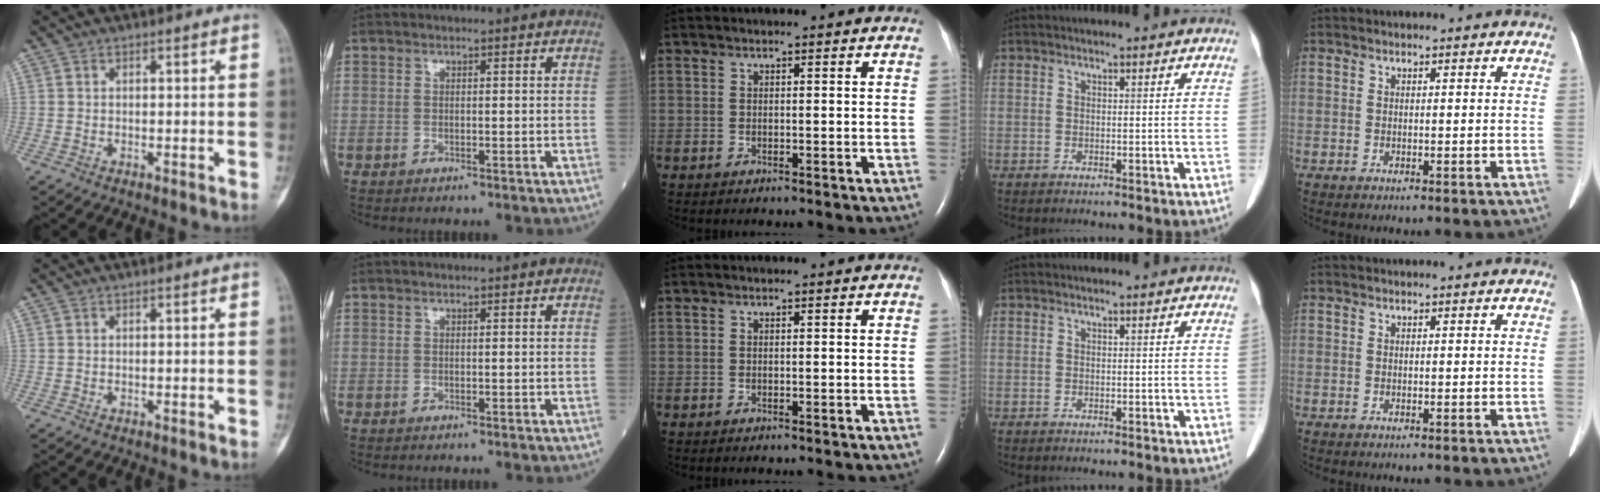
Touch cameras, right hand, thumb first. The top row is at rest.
{}